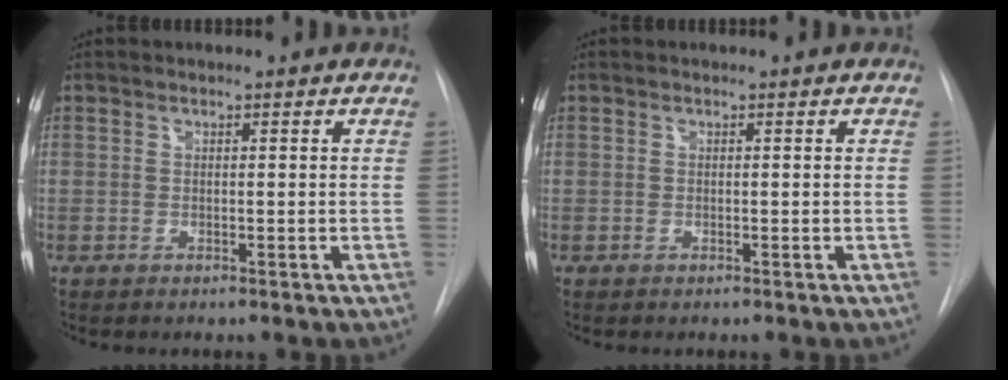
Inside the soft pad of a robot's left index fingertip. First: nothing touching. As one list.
[{"total": 0.0}]